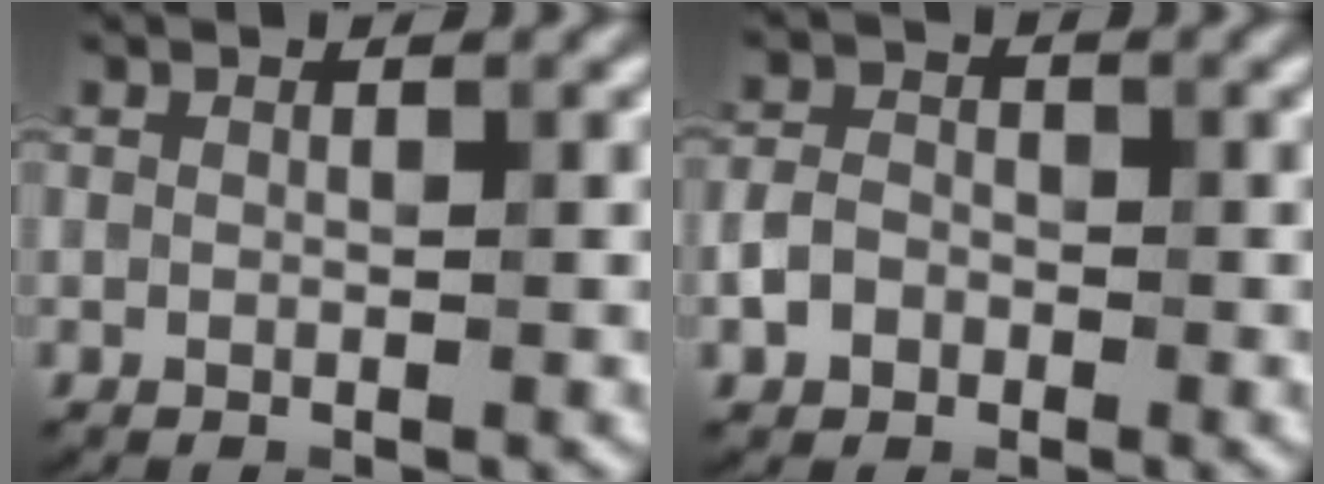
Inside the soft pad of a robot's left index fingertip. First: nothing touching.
{"total": 2.4, "force": [-1.2, 1.8, 1.0], "torque": [-0.020, 0.011, -0.025]}